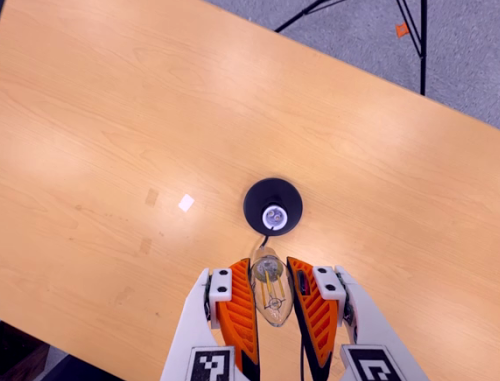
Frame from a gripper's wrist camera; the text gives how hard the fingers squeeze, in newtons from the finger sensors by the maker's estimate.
{"total": 20.1, "left": 22.6, "right": 17.6}